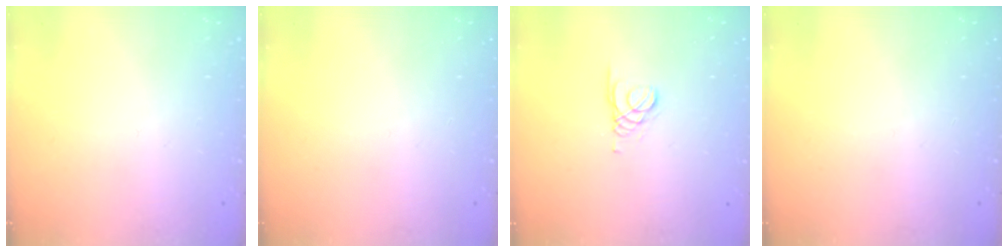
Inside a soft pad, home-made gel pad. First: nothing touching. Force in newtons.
{"total": 0.0}
{"total": 1.4, "press": 1.4, "slide": 0.2}
{"total": 0.0}